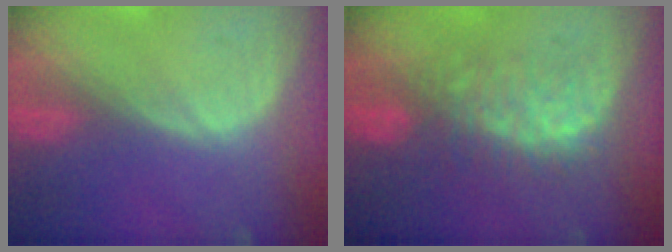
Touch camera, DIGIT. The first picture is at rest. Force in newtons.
{"total": 7.8, "press": 7.6, "slide": 1.6}